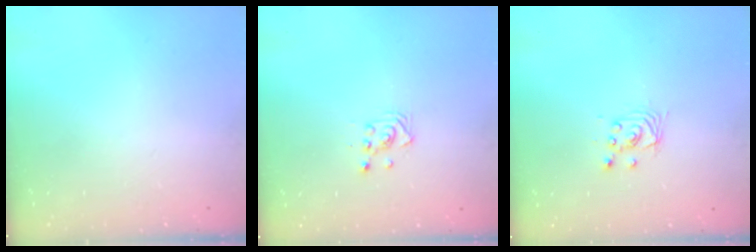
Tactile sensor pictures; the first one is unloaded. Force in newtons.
{"total": 3.1, "press": 3.1, "slide": 0.2}
{"total": 2.9, "press": 2.9, "slide": 0.2}